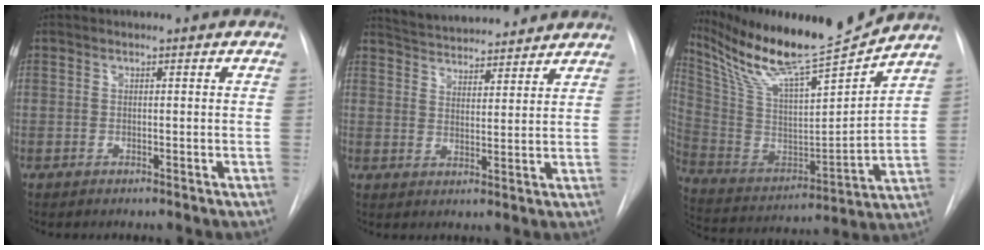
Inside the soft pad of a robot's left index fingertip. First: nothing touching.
{"total": 14.1, "force": [13.1, 2.7, 4.3], "torque": [-0.064, 0.025, 0.196]}
{"total": 19.1, "force": [17.1, 0.1, 8.5], "torque": [-0.170, -0.029, 0.302]}